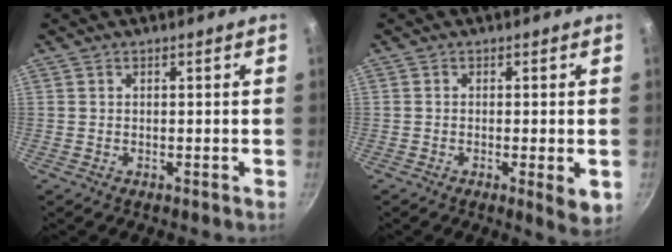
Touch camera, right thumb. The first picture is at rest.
{"total": 4.7, "force": [-1.1, 1.0, 4.5], "torque": [-0.066, -0.010, -0.015]}